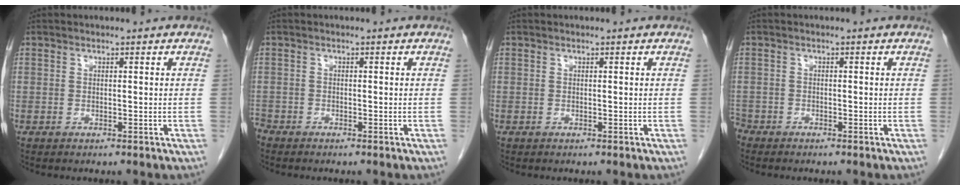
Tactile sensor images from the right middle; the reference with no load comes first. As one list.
[{"total": 1.5, "force": [-1.5, 0.4, 0.1], "torque": [-0.002, -0.003, -0.026]}, {"total": 0.0}, {"total": 2.1, "force": [-1.9, 0.8, 0.1], "torque": [-0.003, -0.001, -0.035]}]